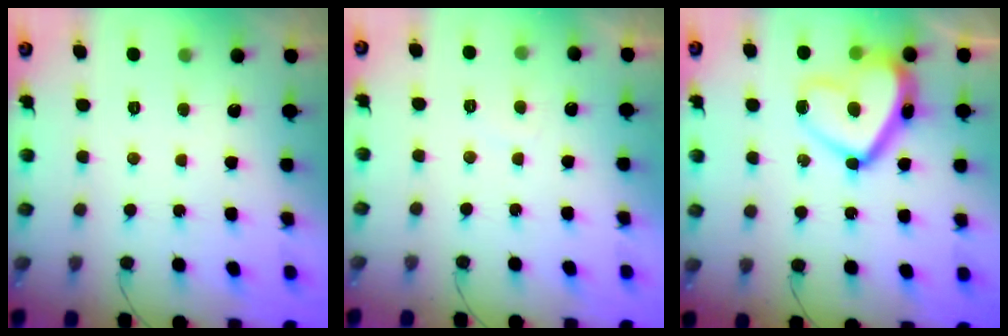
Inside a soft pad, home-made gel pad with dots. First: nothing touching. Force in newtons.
{"total": 0.5, "press": 0.2, "slide": 0.5}
{"total": 16.7, "press": 16.7, "slide": 1.5}